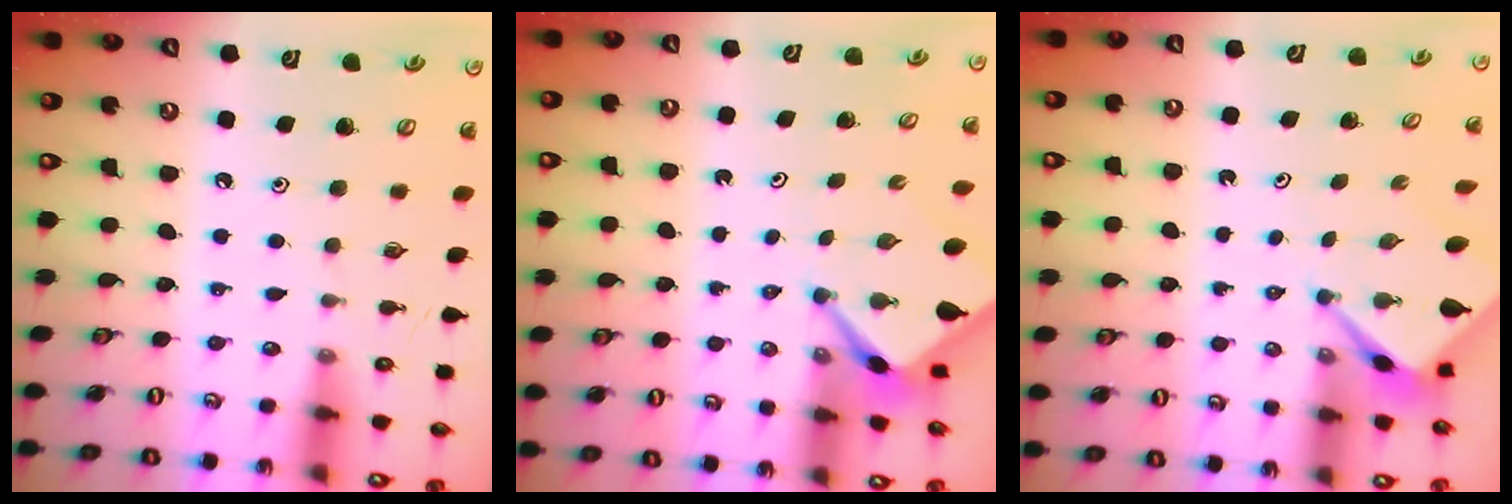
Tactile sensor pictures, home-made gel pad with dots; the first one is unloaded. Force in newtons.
{"total": 2.8, "press": 2.8, "slide": 0.3}
{"total": 2.6, "press": 2.6, "slide": 0.2}